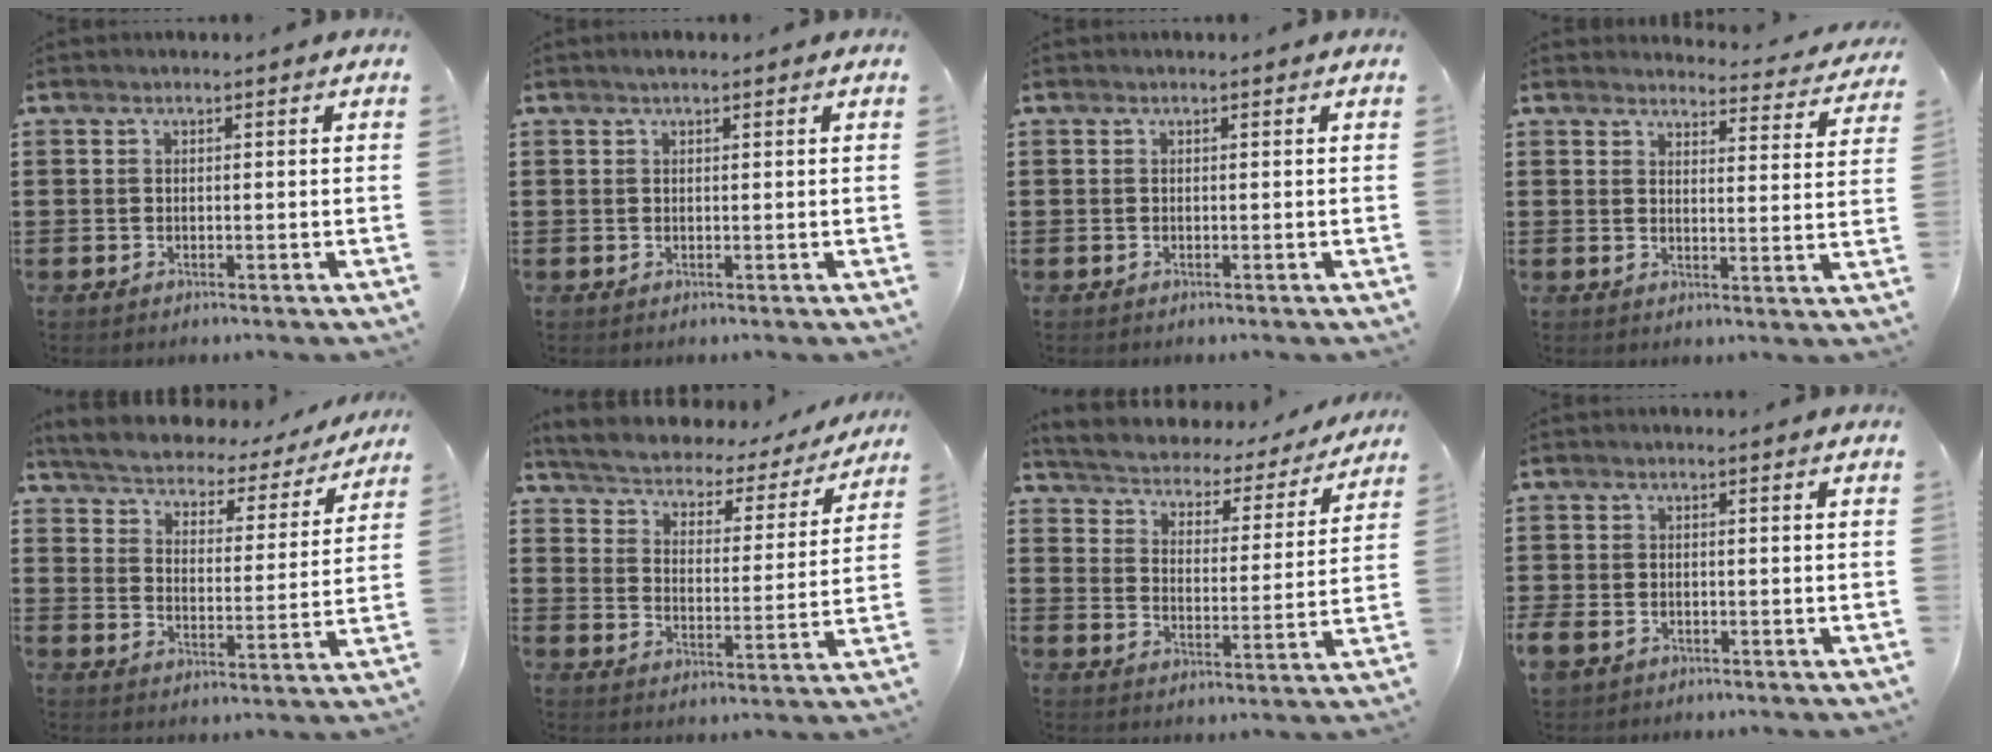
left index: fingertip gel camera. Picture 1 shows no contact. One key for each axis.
{"total": 0.8, "fx": 0.5, "fy": 0.2, "fz": 0.6, "tx": -0.011, "ty": 0.002, "tz": 0.008}
{"total": 0.0}
{"total": 3.5, "fx": 3.5, "fy": 0.3, "fz": 0.5, "tx": -0.010, "ty": -0.028, "tz": 0.057}
{"total": 3.8, "fx": 3.7, "fy": 0.3, "fz": 0.4, "tx": -0.032, "ty": -0.032, "tz": 0.055}
{"total": 3.1, "fx": 3.0, "fy": 0.7, "fz": 0.3, "tx": -0.029, "ty": -0.028, "tz": 0.041}
{"total": 2.9, "fx": 2.9, "fy": 0.6, "fz": 0.0, "tx": -0.023, "ty": -0.029, "tz": 0.038}
{"total": 1.8, "fx": -1.1, "fy": 1.3, "fz": 0.7, "tx": -0.032, "ty": -0.002, "tz": -0.028}